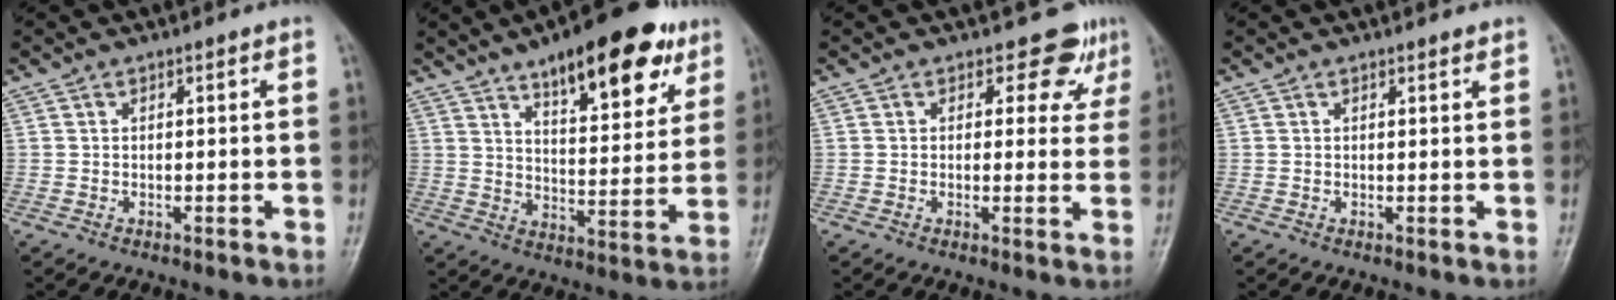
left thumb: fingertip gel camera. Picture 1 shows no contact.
{"total": 18.9, "force": [11.2, 7.0, 13.6], "torque": [-0.152, -0.044, 0.165]}
{"total": 5.1, "force": [3.5, 3.4, 1.5], "torque": [0.013, -0.022, 0.030]}
{"total": 0.9, "force": [0.8, 0.2, 0.5], "torque": [-0.007, -0.004, 0.011]}